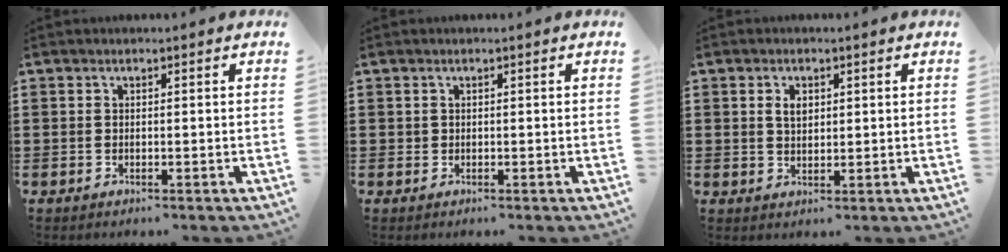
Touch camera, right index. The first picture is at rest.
{"total": 0.6, "force": [0.2, 0.5, 0.1], "torque": [-0.002, 0.003, 0.005]}
{"total": 2.4, "force": [0.8, 1.5, 1.7], "torque": [-0.038, 0.007, 0.014]}